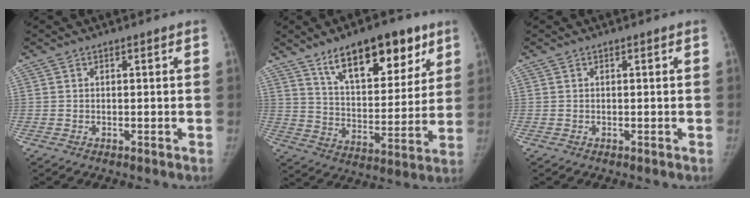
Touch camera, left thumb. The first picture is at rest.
{"total": 19.5, "force": [11.7, 8.8, 12.9], "torque": [-0.144, -0.049, 0.191]}
{"total": 0.0}